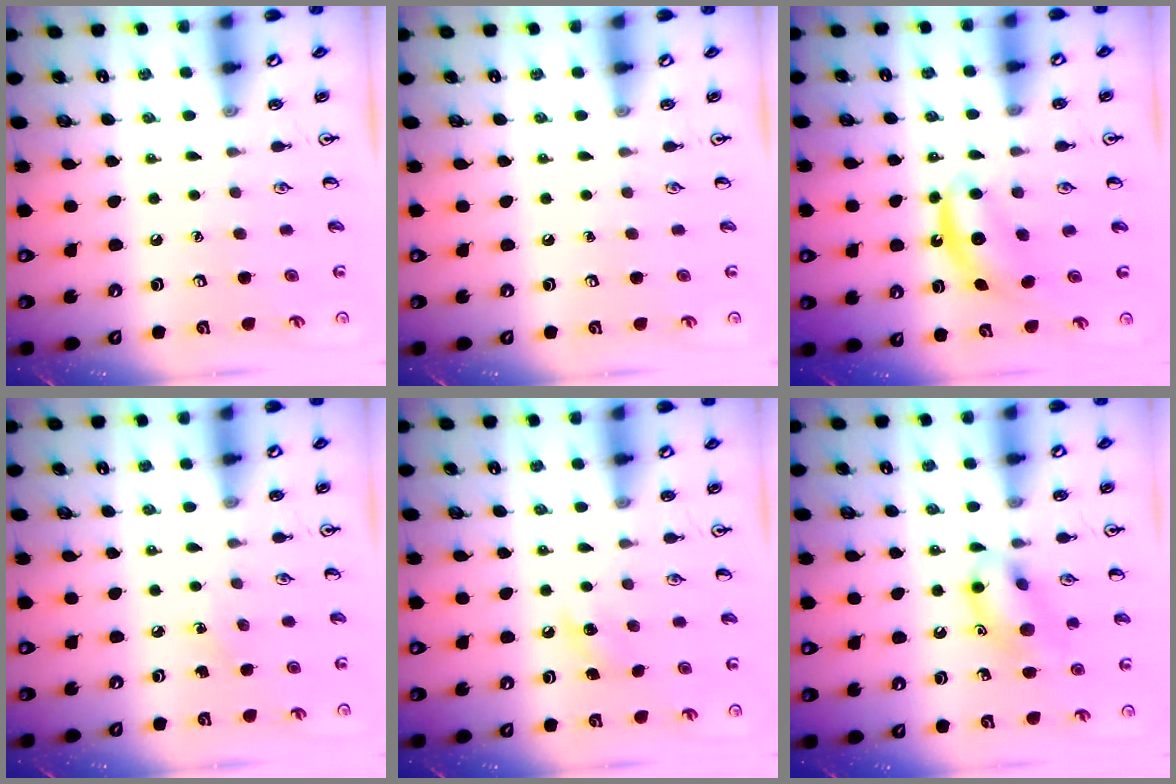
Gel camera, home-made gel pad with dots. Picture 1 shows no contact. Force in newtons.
{"total": 0.0}
{"total": 5.2, "press": 5.1, "slide": 0.9}
{"total": 3.0, "press": 2.8, "slide": 1.1}
{"total": 4.8, "press": 4.5, "slide": 1.6}
{"total": 11.8, "press": 11.7, "slide": 1.7}